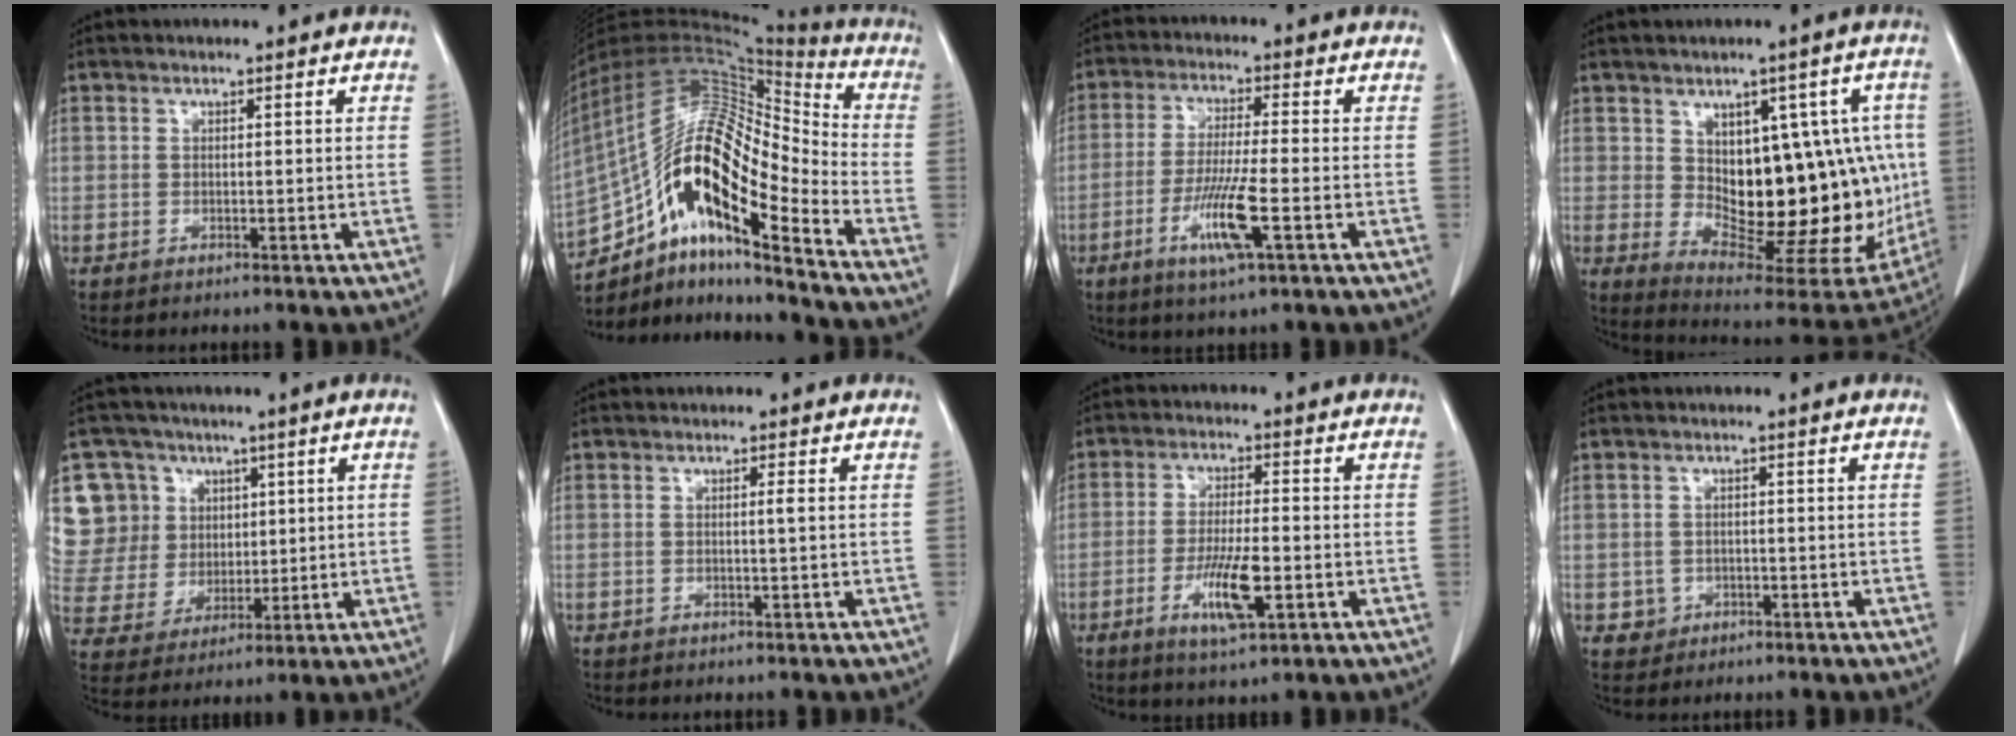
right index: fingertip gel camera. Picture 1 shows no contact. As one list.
[{"total": 20.7, "force": [-10.7, 5.0, 17.0], "torque": [-0.324, 0.029, -0.184]}, {"total": 8.4, "force": [-3.2, 0.1, 7.8], "torque": [-0.152, -0.015, -0.060]}, {"total": 19.6, "force": [1.2, 9.3, 17.2], "torque": [-0.204, 0.011, 0.043]}, {"total": 13.1, "force": [5.6, 11.8, 1.7], "torque": [-0.061, 0.054, 0.125]}, {"total": 0.7, "force": [0.0, -0.2, 0.6], "torque": [-0.008, -0.001, 0.001]}, {"total": 7.8, "force": [-2.7, 1.5, 7.2], "torque": [-0.134, -0.010, -0.043]}, {"total": 2.2, "force": [-0.5, 2.1, 0.2], "torque": [0.004, 0.008, -0.003]}]